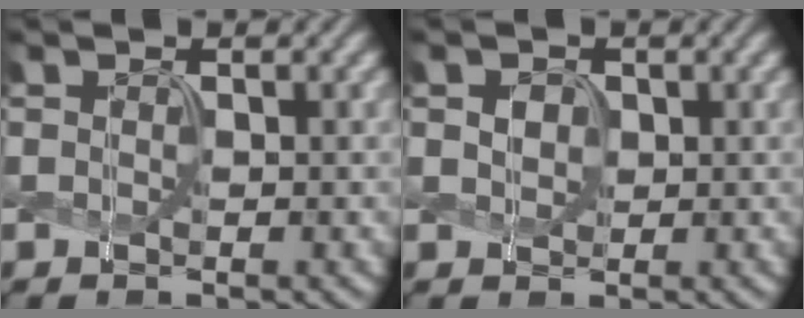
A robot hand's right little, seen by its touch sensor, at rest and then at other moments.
{"total": 1.1, "force": [0.0, 1.1, 0.4], "torque": [-0.018, 0.004, 0.008]}